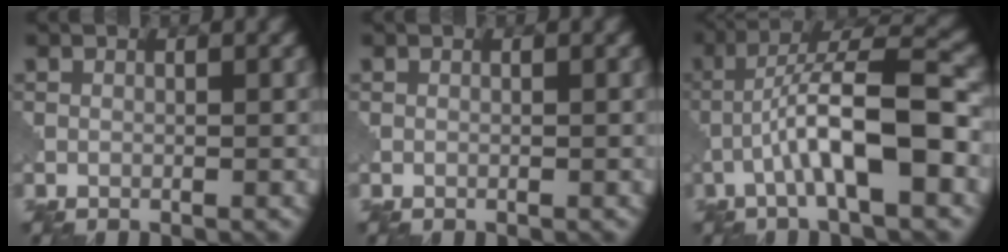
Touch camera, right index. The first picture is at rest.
{"total": 0.0}
{"total": 7.9, "force": [-2.3, 1.6, 7.4], "torque": [-0.126, 0.021, -0.039]}